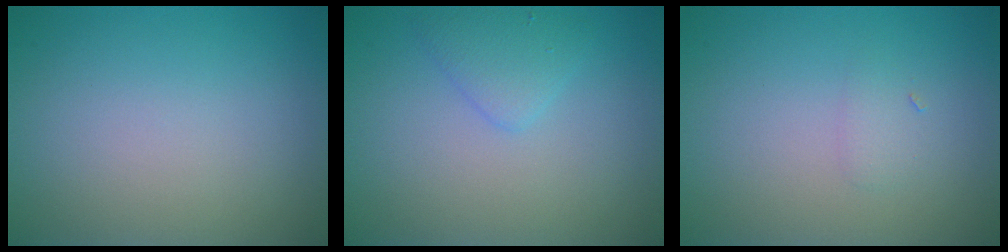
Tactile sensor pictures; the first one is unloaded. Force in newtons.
{"total": 1.9, "press": 1.9, "slide": 0.0}
{"total": 0.8, "press": 0.8, "slide": 0.1}